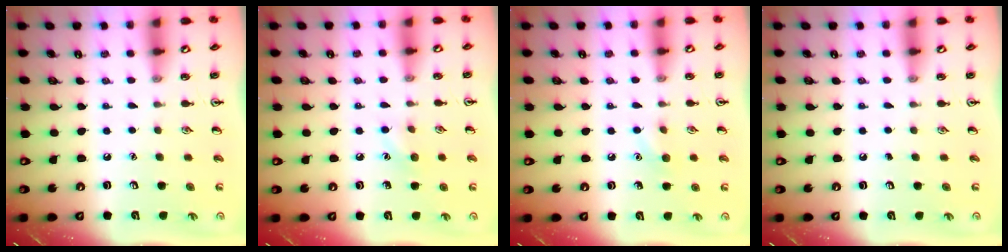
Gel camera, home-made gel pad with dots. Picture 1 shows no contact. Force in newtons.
{"total": 5.9, "press": 5.7, "slide": 1.7}
{"total": 6.2, "press": 6.0, "slide": 1.7}
{"total": 0.0}